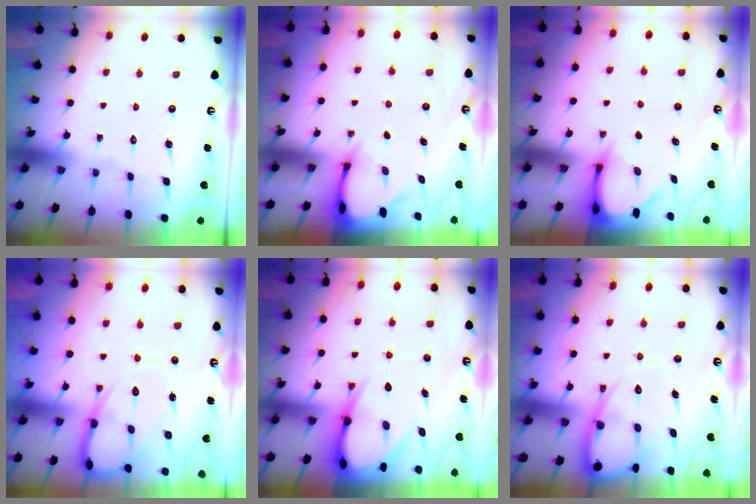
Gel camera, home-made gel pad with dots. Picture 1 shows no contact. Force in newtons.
{"total": 2.5, "press": 2.5, "slide": 0.1}
{"total": 3.3, "press": 3.3, "slide": 0.3}
{"total": 10.5, "press": 10.4, "slide": 1.2}
{"total": 10.9, "press": 10.8, "slide": 1.2}
{"total": 10.5, "press": 10.5, "slide": 0.8}